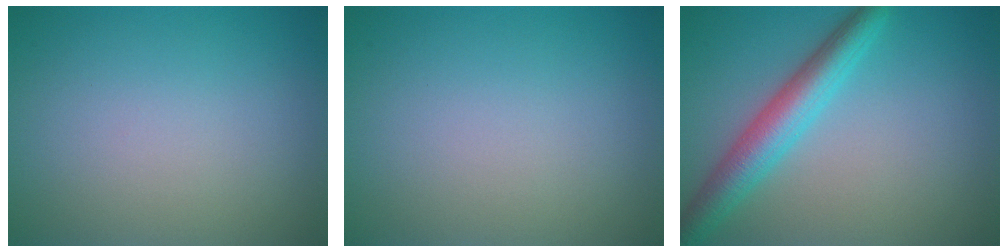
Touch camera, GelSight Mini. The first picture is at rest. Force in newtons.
{"total": 0.0}
{"total": 4.8, "press": 4.8, "slide": 0.2}